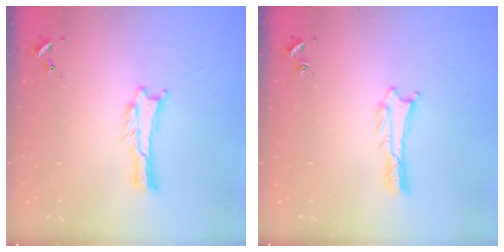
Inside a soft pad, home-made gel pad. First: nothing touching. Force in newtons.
{"total": 0.6, "press": 0.6, "slide": 0.1}